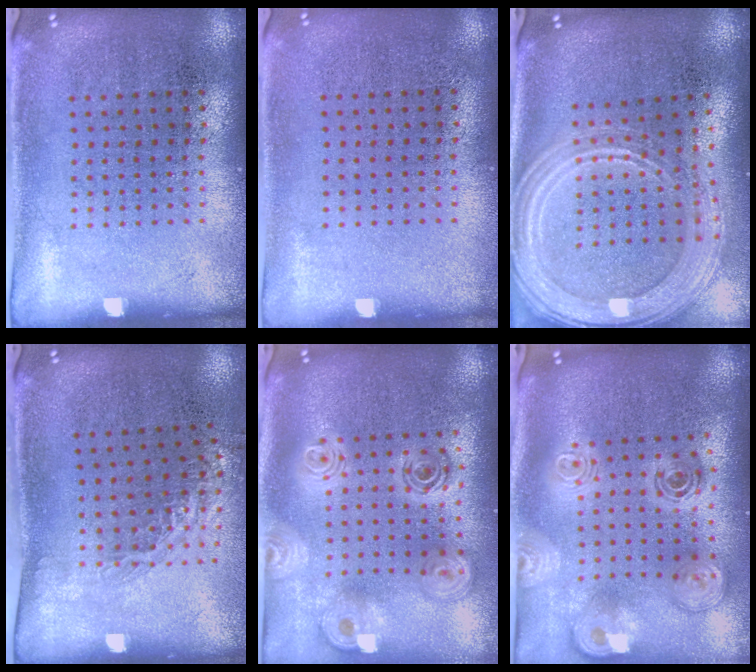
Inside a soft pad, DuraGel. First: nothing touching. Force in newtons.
{"total": 0.0}
{"total": 2.7, "press": 2.3, "slide": 1.5}
{"total": 1.2, "press": 1.0, "slide": 0.8}
{"total": 2.5, "press": 1.9, "slide": 1.6}
{"total": 3.0, "press": 2.0, "slide": 2.1}